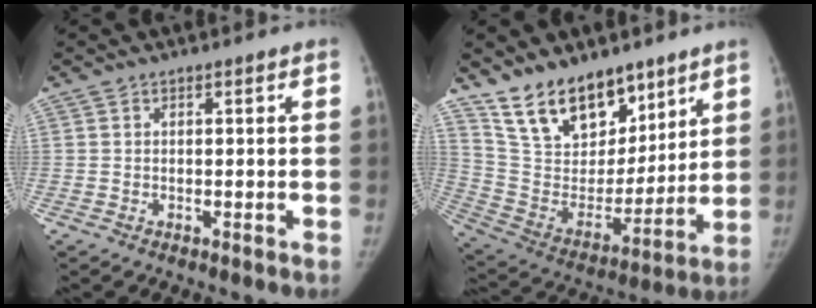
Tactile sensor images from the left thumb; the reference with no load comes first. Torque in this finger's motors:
{"motor_torque": [0.21, 0.22, 1.01, -1.76, 0.09]}